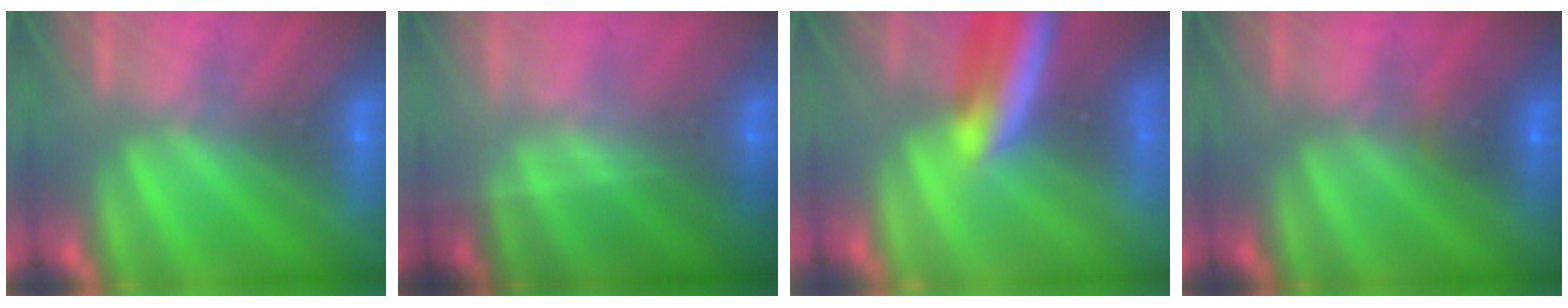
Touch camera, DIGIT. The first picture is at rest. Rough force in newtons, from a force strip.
{"total": 1.6}
{"total": 8.4}
{"total": 2.3}